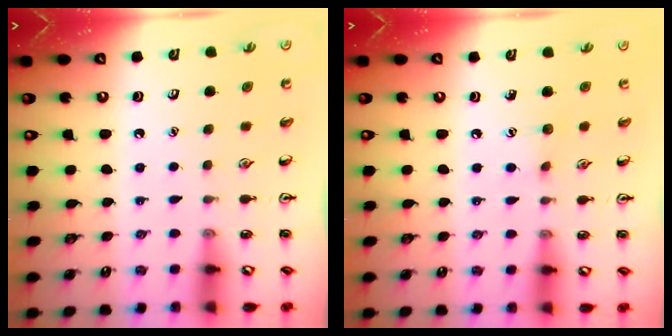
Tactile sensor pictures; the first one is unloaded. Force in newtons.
{"total": 5.1, "press": 4.8, "slide": 1.5}